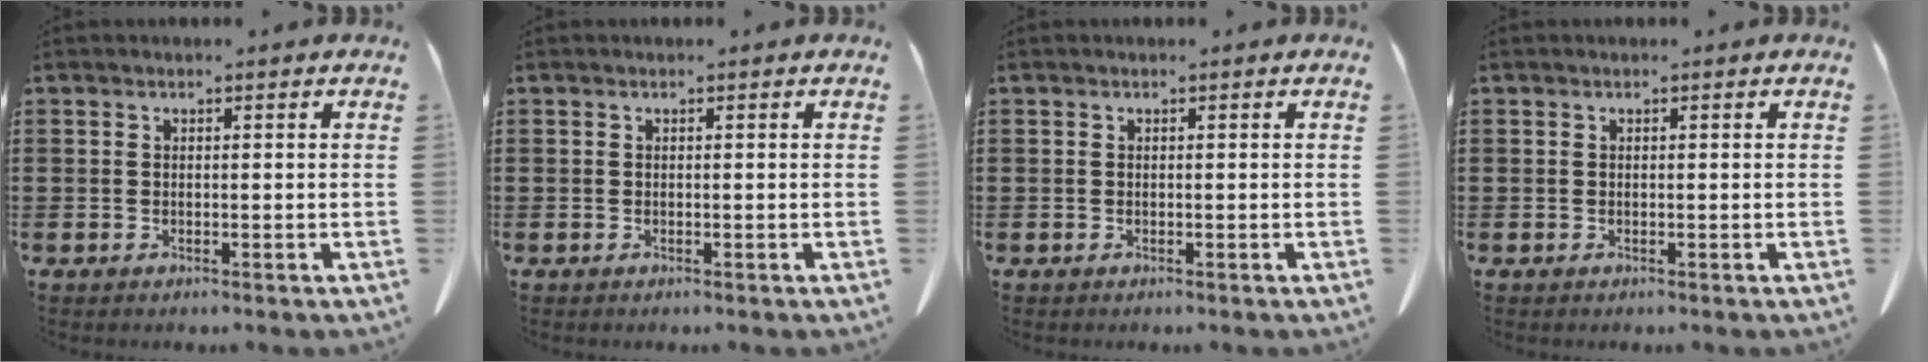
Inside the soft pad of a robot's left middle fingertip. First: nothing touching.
{"total": 0.0}
{"total": 0.0}
{"total": 0.0}